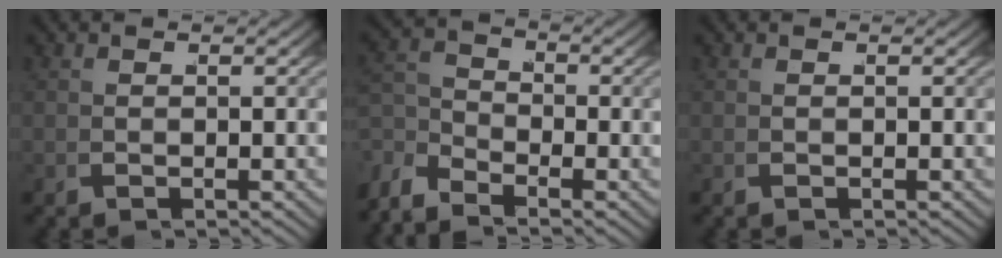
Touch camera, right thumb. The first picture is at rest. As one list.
[{"total": 2.5, "force": [-1.4, 1.4, 1.6], "torque": [-0.025, -0.008, -0.030]}, {"total": 0.0}]